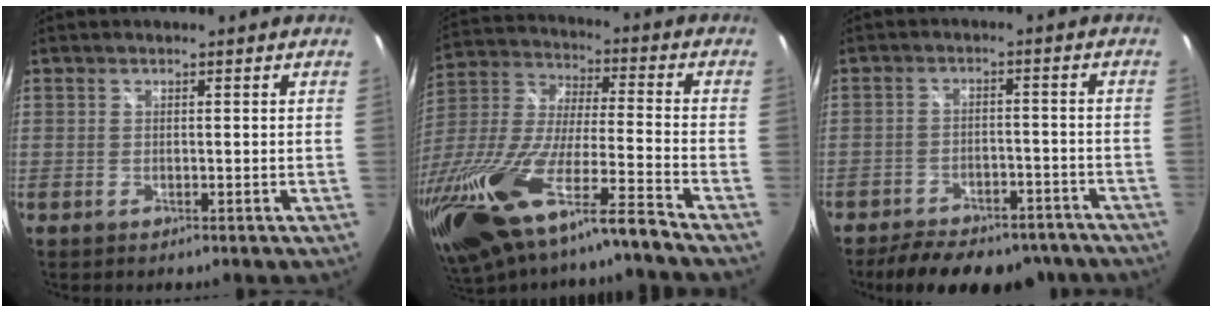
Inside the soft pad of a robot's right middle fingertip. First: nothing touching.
{"total": 23.3, "force": [-15.5, 2.5, 17.2], "torque": [-0.342, -0.058, -0.284]}
{"total": 17.7, "force": [-14.4, 6.9, 7.6], "torque": [-0.156, -0.003, -0.183]}